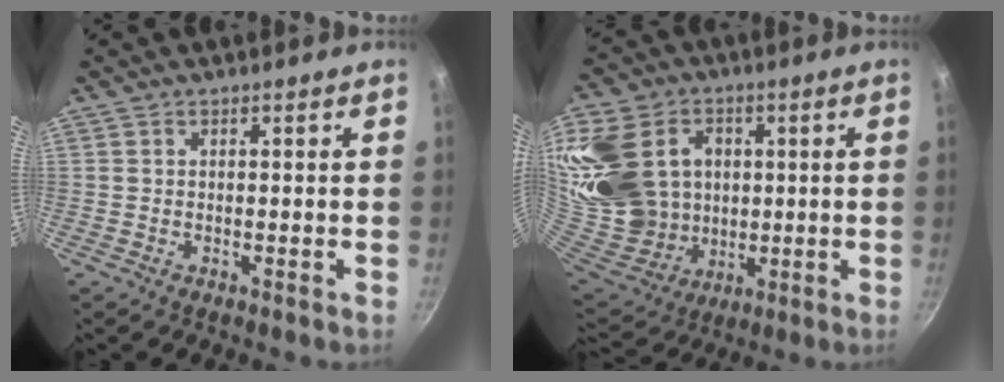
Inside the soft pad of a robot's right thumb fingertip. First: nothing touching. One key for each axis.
{"total": 25.7, "fx": 5.4, "fy": 20.3, "fz": 14.7, "tx": -0.300, "ty": -0.001, "tz": 0.116}